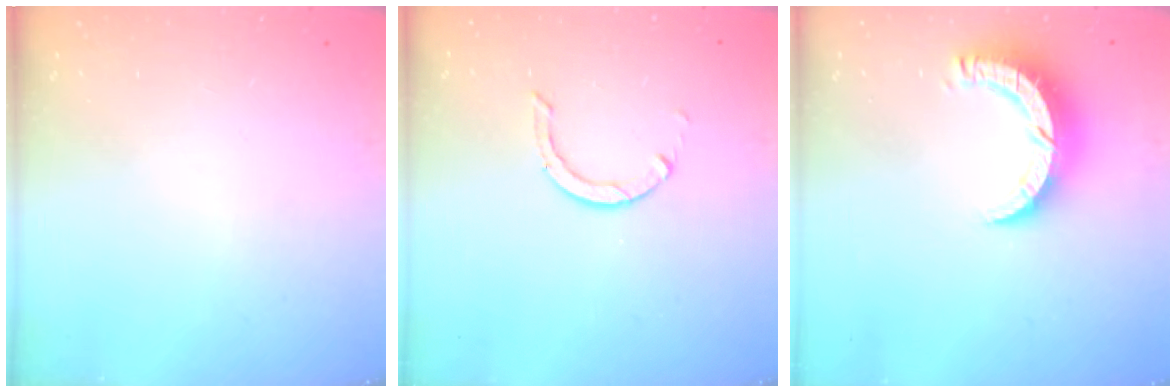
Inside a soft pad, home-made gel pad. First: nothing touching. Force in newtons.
{"total": 3.2, "press": 3.2, "slide": 0.4}
{"total": 9.3, "press": 9.2, "slide": 0.9}